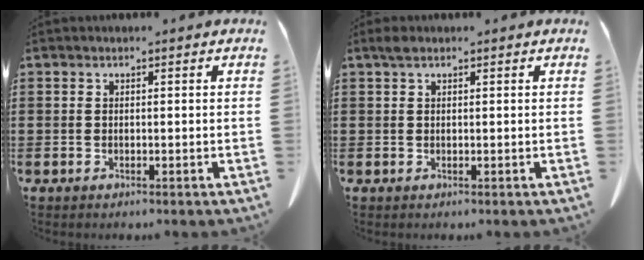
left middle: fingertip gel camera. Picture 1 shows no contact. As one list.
[{"total": 1.1, "force": [0.6, 0.4, 0.8], "torque": [-0.018, 0.002, 0.011]}]